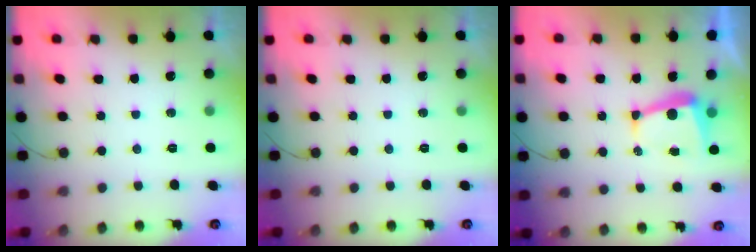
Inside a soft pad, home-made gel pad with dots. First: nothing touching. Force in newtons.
{"total": 0.0}
{"total": 6.2, "press": 6.2, "slide": 0.3}